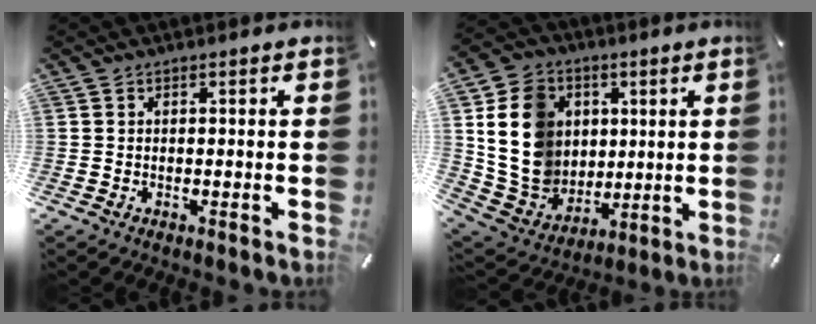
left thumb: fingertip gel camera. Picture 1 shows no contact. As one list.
[{"total": 16.7, "force": [3.3, 14.5, 7.6], "torque": [-0.164, -0.010, 0.067]}]